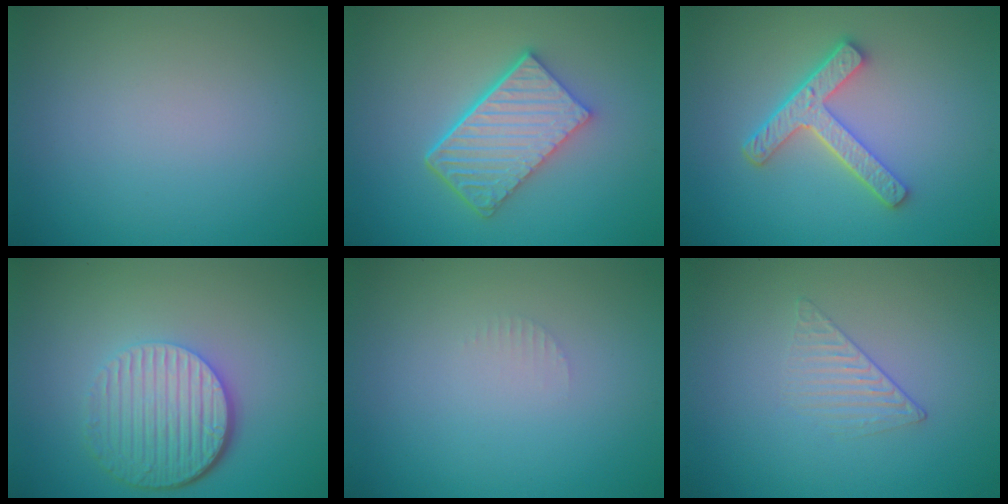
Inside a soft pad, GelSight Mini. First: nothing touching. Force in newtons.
{"total": 6.1, "press": 4.5, "slide": 4.1}
{"total": 4.3, "press": 3.3, "slide": 2.8}
{"total": 6.0, "press": 4.2, "slide": 4.3}
{"total": 0.7, "press": 0.6, "slide": 0.1}
{"total": 1.3, "press": 0.4, "slide": 1.2}